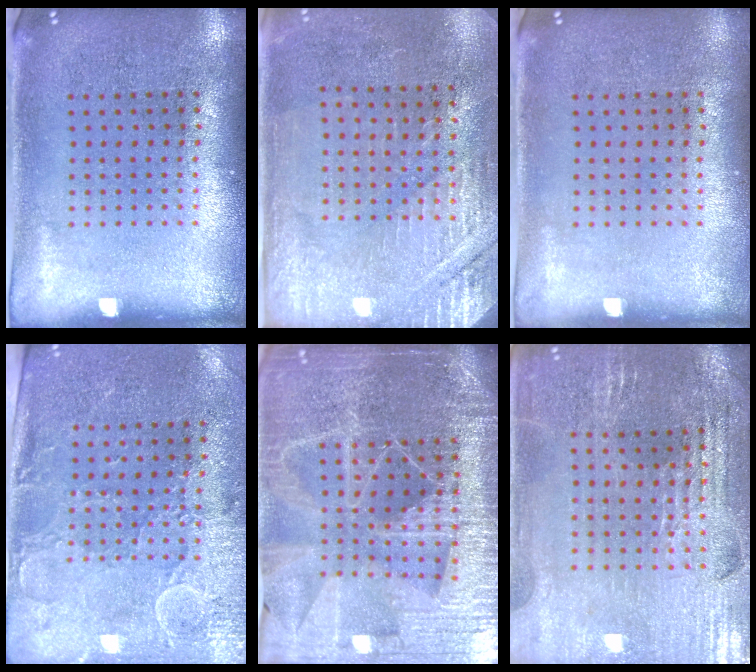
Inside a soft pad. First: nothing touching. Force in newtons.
{"total": 2.9, "press": 2.8, "slide": 0.7}
{"total": 0.0}
{"total": 3.0, "press": 2.6, "slide": 1.5}
{"total": 5.7, "press": 5.0, "slide": 2.8}
{"total": 2.8, "press": 2.7, "slide": 0.5}